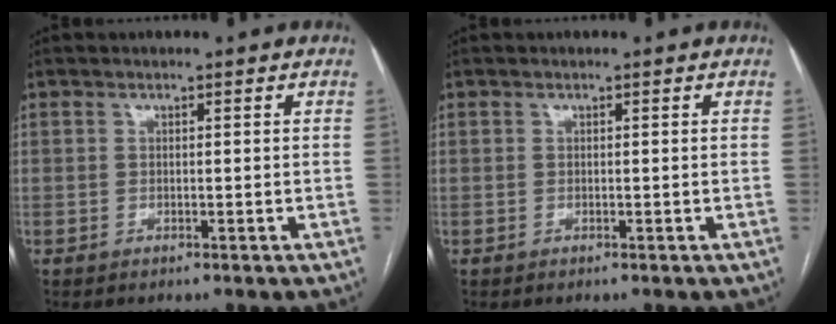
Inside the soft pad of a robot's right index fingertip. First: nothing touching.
{"total": 0.0}